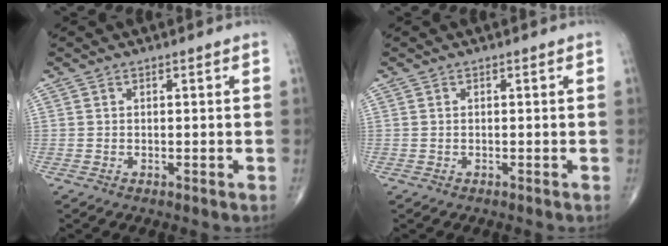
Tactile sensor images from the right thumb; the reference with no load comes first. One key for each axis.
{"total": 0.0}